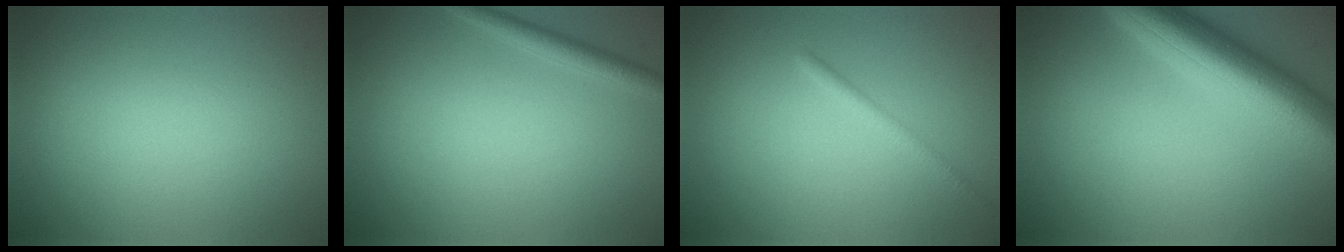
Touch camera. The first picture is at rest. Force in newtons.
{"total": 2.3, "press": 2.3, "slide": 0.0}
{"total": 1.5, "press": 1.5, "slide": 0.0}
{"total": 9.0, "press": 9.0, "slide": 0.4}